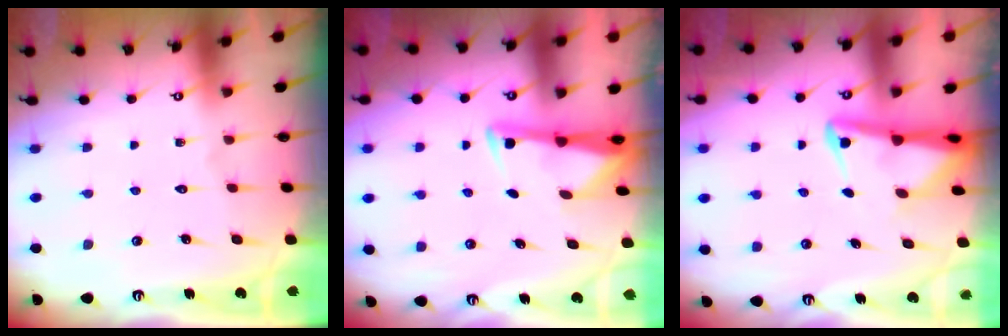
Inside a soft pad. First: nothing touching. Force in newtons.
{"total": 3.2, "press": 3.1, "slide": 0.4}
{"total": 3.6, "press": 3.6, "slide": 0.5}